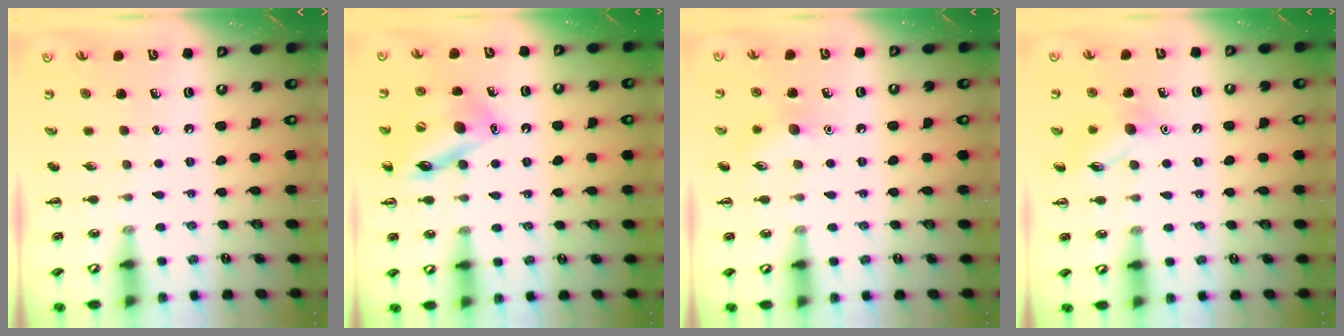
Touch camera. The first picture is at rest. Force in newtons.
{"total": 15.4, "press": 15.1, "slide": 3.2}
{"total": 8.5, "press": 8.3, "slide": 2.0}
{"total": 10.4, "press": 10.4, "slide": 0.7}